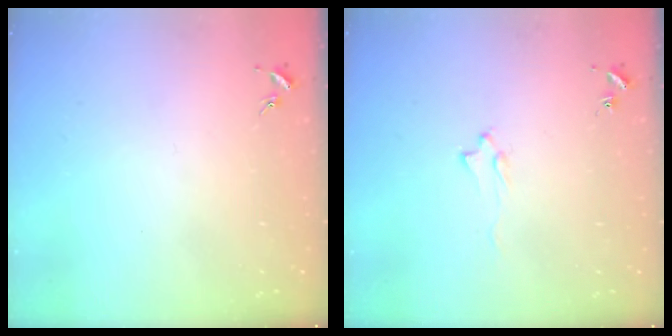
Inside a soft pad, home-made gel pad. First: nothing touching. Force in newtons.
{"total": 1.6, "press": 1.5, "slide": 0.2}